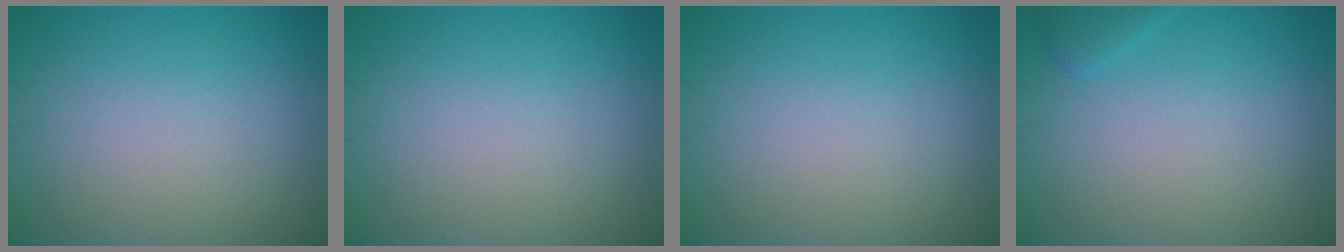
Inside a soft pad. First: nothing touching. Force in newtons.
{"total": 0.0}
{"total": 0.0}
{"total": 0.9, "press": 0.9, "slide": 0.1}